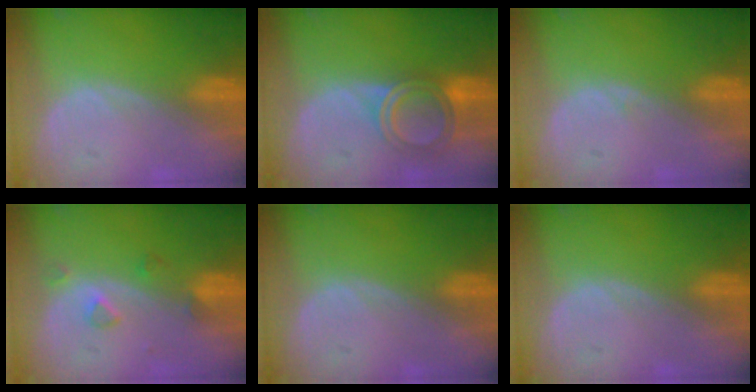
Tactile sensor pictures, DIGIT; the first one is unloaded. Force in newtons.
{"total": 6.0, "press": 5.3, "slide": 2.8}
{"total": 0.6, "press": 0.2, "slide": 0.5}
{"total": 3.0, "press": 2.8, "slide": 0.9}
{"total": 0.0}
{"total": 0.0}